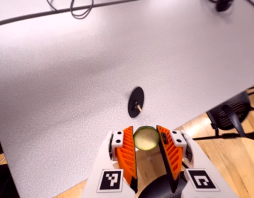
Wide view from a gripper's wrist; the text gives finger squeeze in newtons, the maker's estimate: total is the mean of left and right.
{"total": 8.9, "left": 8.9, "right": 9.0}